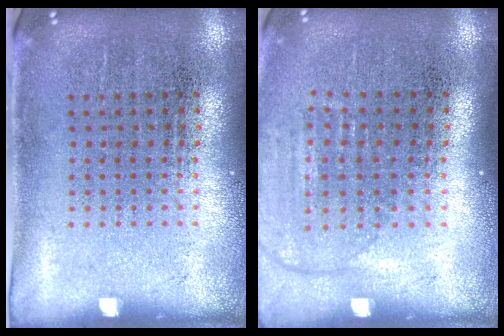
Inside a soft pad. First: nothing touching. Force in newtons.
{"total": 1.3, "press": 1.2, "slide": 0.6}